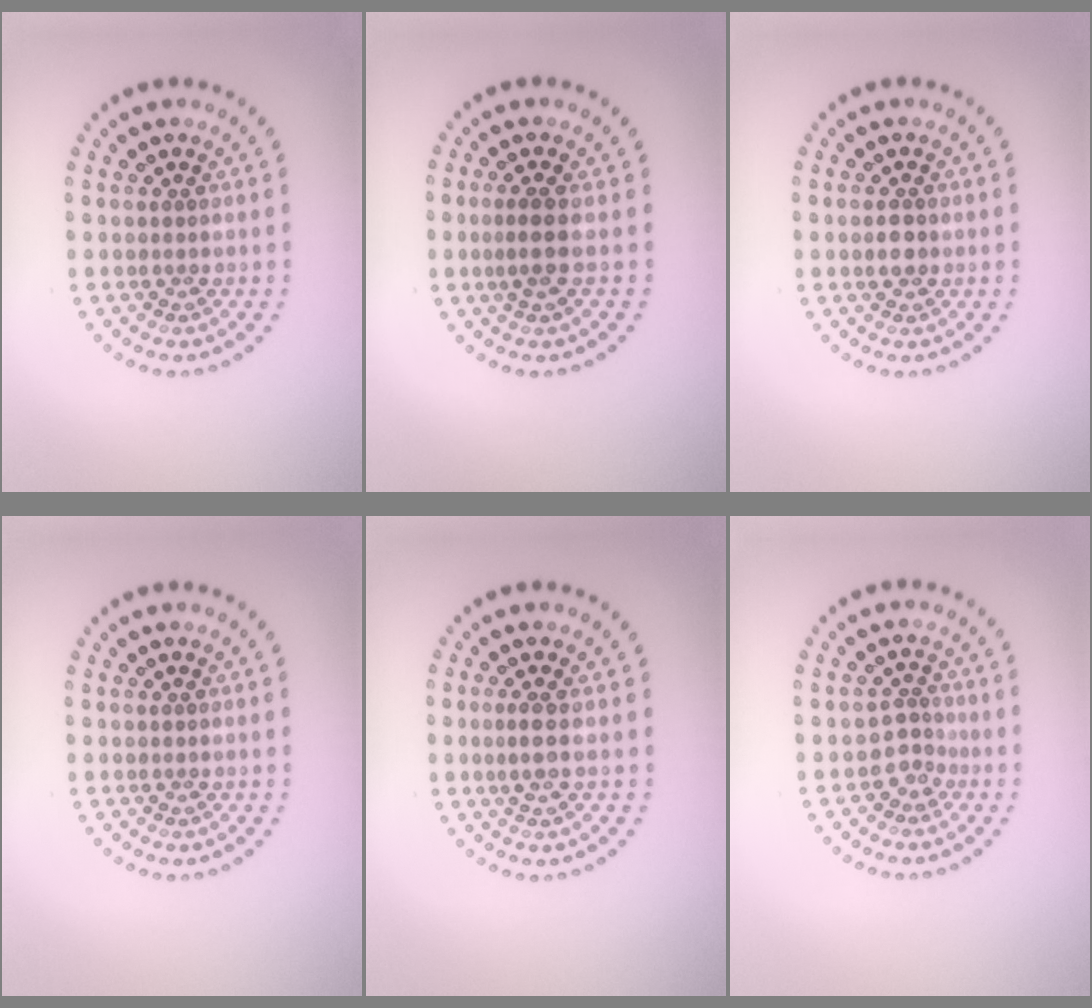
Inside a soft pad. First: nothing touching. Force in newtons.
{"total": 2.0, "press": 1.6, "slide": 1.2}
{"total": 1.5, "press": 1.5, "slide": 0.3}
{"total": 0.0}
{"total": 1.5, "press": 1.2, "slide": 0.9}
{"total": 1.9, "press": 1.3, "slide": 1.4}